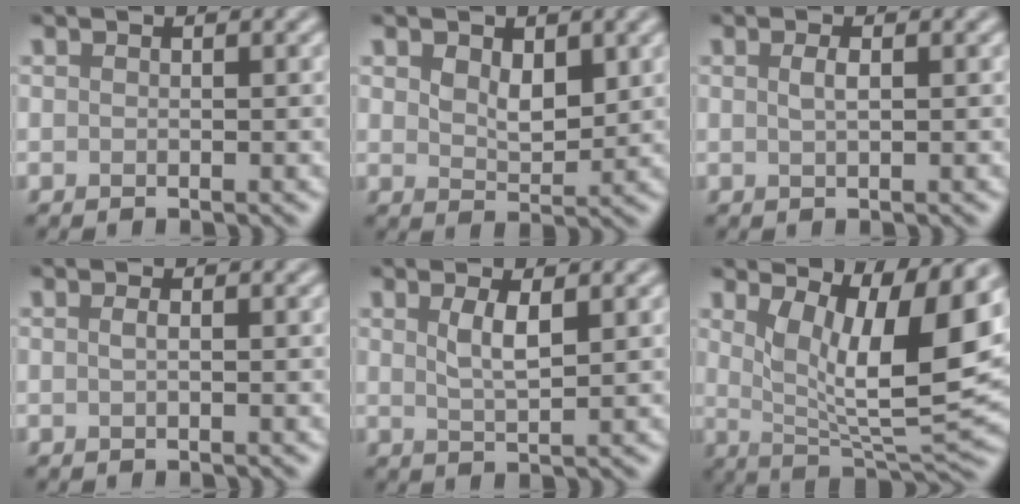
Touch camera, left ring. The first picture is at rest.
{"total": 3.0, "force": [1.2, 1.7, 2.1], "torque": [-0.039, -0.006, 0.026]}
{"total": 1.1, "force": [0.3, 0.3, 1.0], "torque": [-0.020, 0.002, 0.005]}
{"total": 0.6, "force": [0.0, 0.2, 0.6], "torque": [-0.014, 0.003, 0.001]}
{"total": 2.3, "force": [0.9, 0.6, 2.1], "torque": [-0.040, -0.003, 0.018]}
{"total": 10.8, "force": [3.4, 3.2, 9.7], "torque": [-0.148, -0.013, 0.061]}